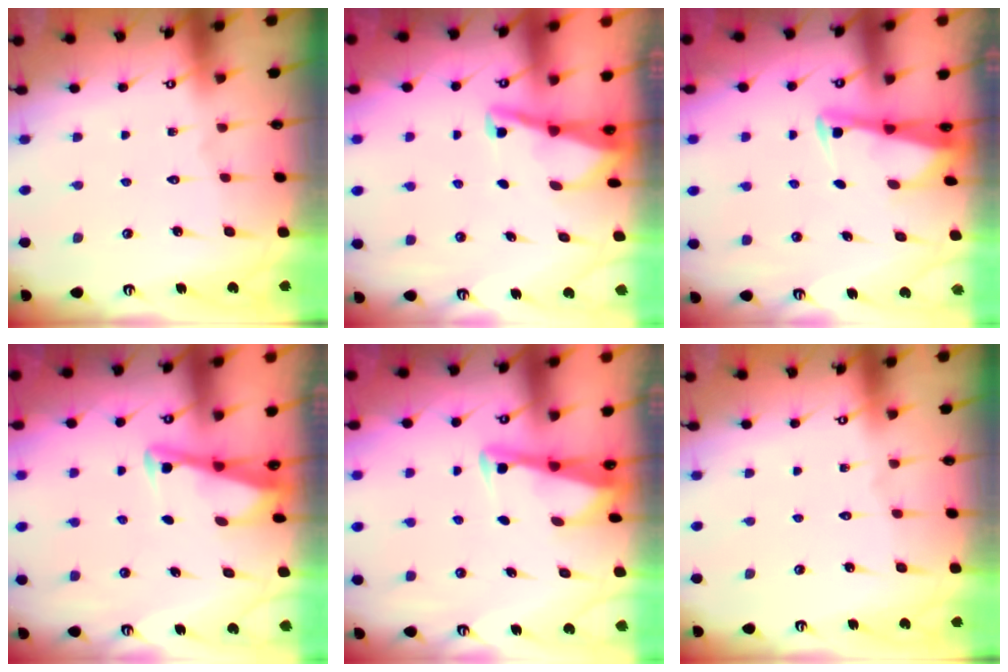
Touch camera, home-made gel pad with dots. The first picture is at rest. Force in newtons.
{"total": 3.3, "press": 3.3, "slide": 0.6}
{"total": 2.9, "press": 2.8, "slide": 0.3}
{"total": 3.5, "press": 3.4, "slide": 0.3}
{"total": 3.0, "press": 3.0, "slide": 0.3}
{"total": 0.0}